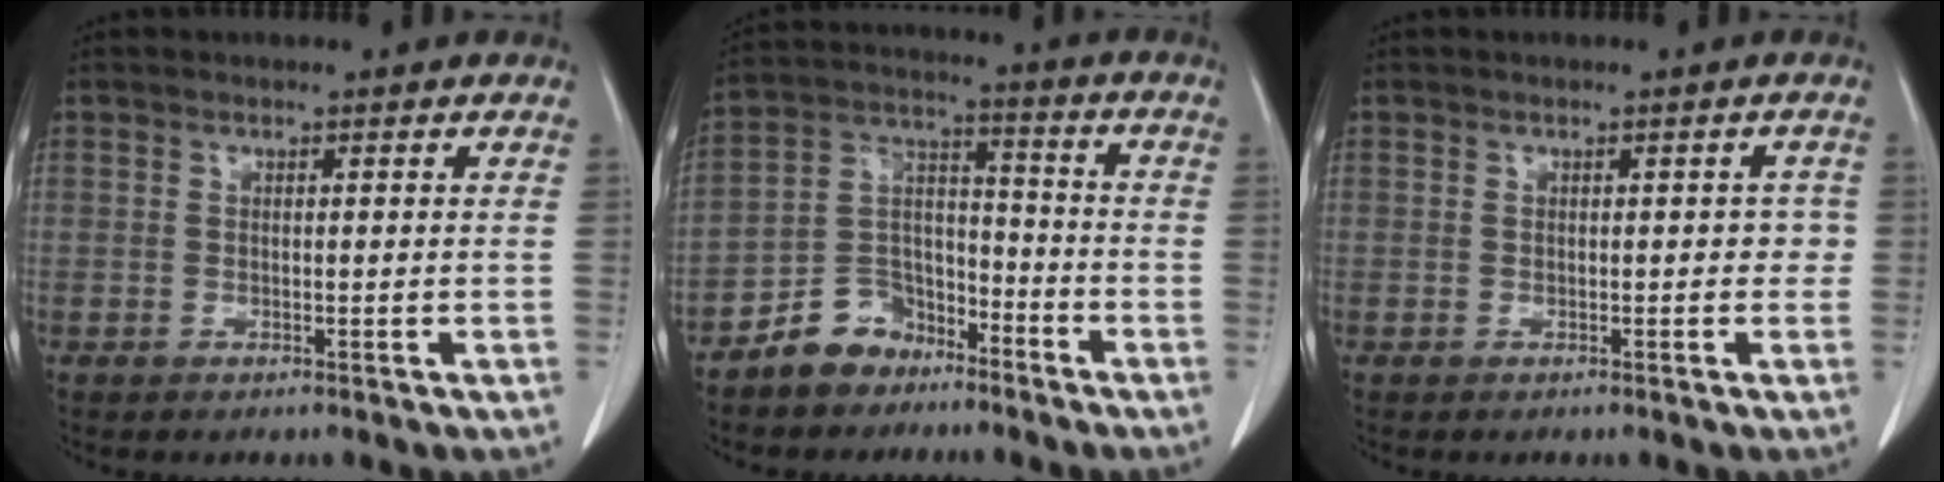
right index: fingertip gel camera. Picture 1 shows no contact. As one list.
[{"total": 8.7, "force": [-6.4, 5.6, 2.1], "torque": [-0.043, 0.030, -0.116]}, {"total": 1.6, "force": [-0.1, 1.1, 1.2], "torque": [-0.005, 0.016, -0.002]}]